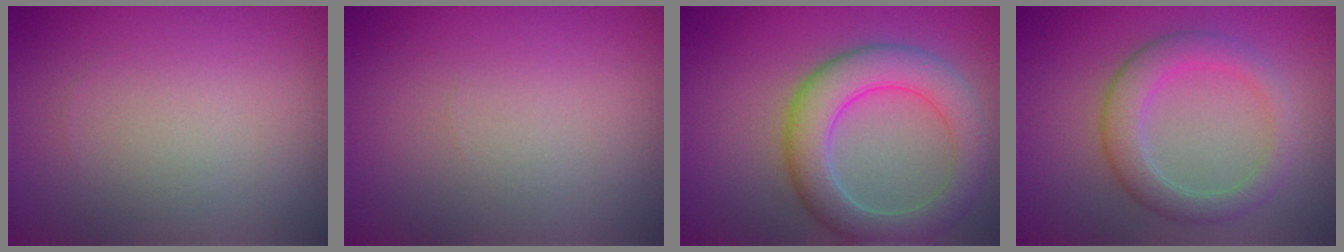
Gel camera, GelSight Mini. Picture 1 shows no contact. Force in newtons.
{"total": 0.0}
{"total": 6.5, "press": 6.5, "slide": 0.7}
{"total": 3.9, "press": 3.9, "slide": 0.2}